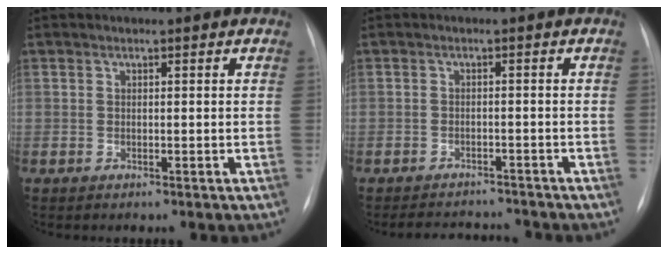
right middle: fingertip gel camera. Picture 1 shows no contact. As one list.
[{"total": 5.8, "force": [-5.6, 1.3, 0.6], "torque": [-0.009, 0.004, -0.075]}]